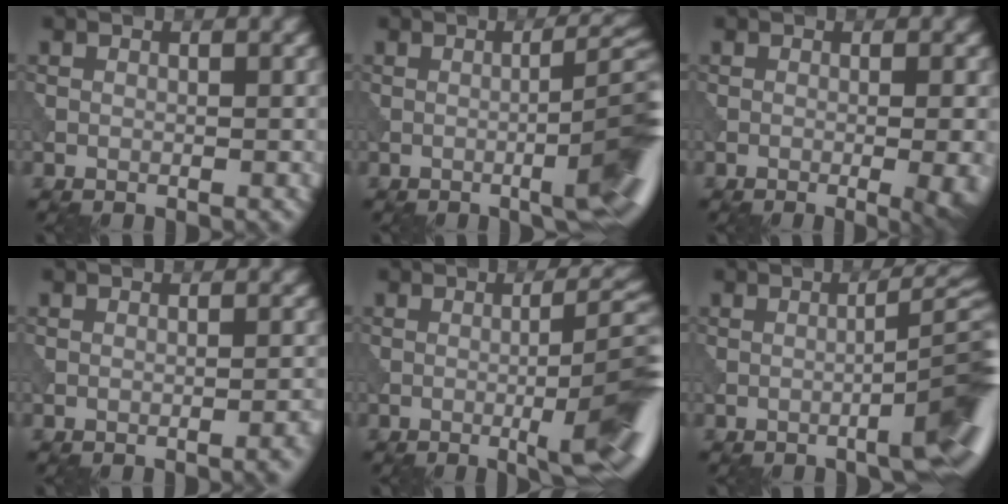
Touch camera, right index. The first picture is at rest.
{"total": 8.4, "force": [-2.0, 1.9, 7.9], "torque": [-0.094, 0.005, -0.024]}
{"total": 6.1, "force": [-1.0, 2.6, 5.4], "torque": [-0.036, 0.003, -0.007]}
{"total": 1.6, "force": [-0.8, 0.4, 1.4], "torque": [-0.011, 0.007, -0.012]}
{"total": 9.2, "force": [-2.0, 1.8, 8.7], "torque": [-0.109, 0.007, -0.026]}
{"total": 8.2, "force": [-2.8, 1.6, 7.6], "torque": [-0.089, 0.012, -0.039]}